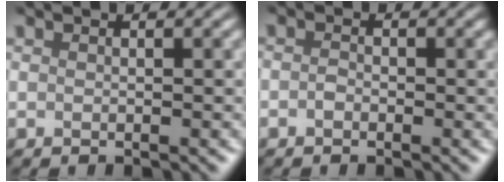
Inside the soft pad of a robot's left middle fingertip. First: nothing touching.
{"total": 1.9, "force": [-1.1, -1.0, -1.2], "torque": [-0.009, 0.001, 0.004]}